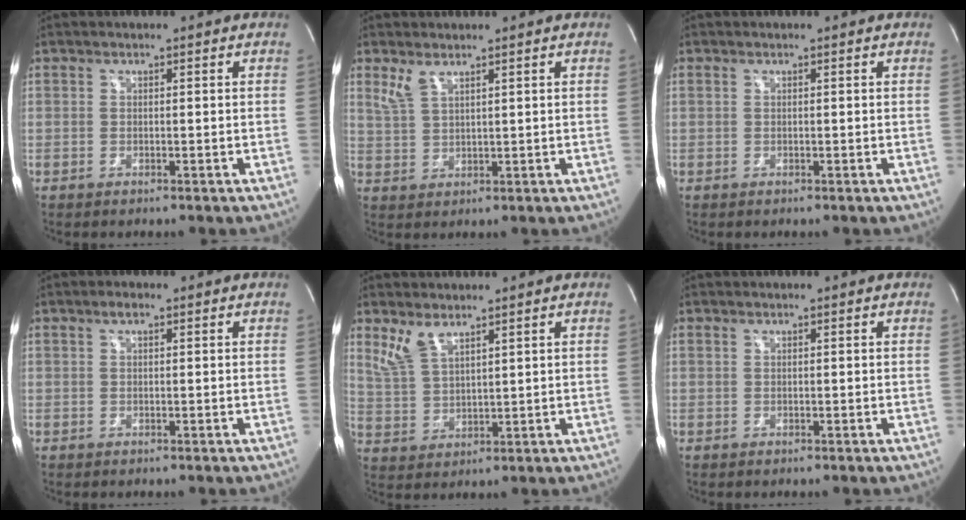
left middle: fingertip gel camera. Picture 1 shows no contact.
{"total": 3.0, "force": [2.2, 0.8, 1.9], "torque": [-0.053, 0.002, 0.056]}
{"total": 0.0}
{"total": 1.1, "force": [0.6, 0.4, 0.9], "torque": [-0.015, 0.006, 0.009]}
{"total": 4.9, "force": [3.5, 1.6, 3.0], "torque": [-0.074, 0.002, 0.084]}
{"total": 0.0}